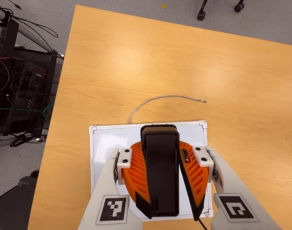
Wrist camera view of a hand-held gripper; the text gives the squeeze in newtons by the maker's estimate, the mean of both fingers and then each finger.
{"total": 13.1, "left": 11.5, "right": 14.8}